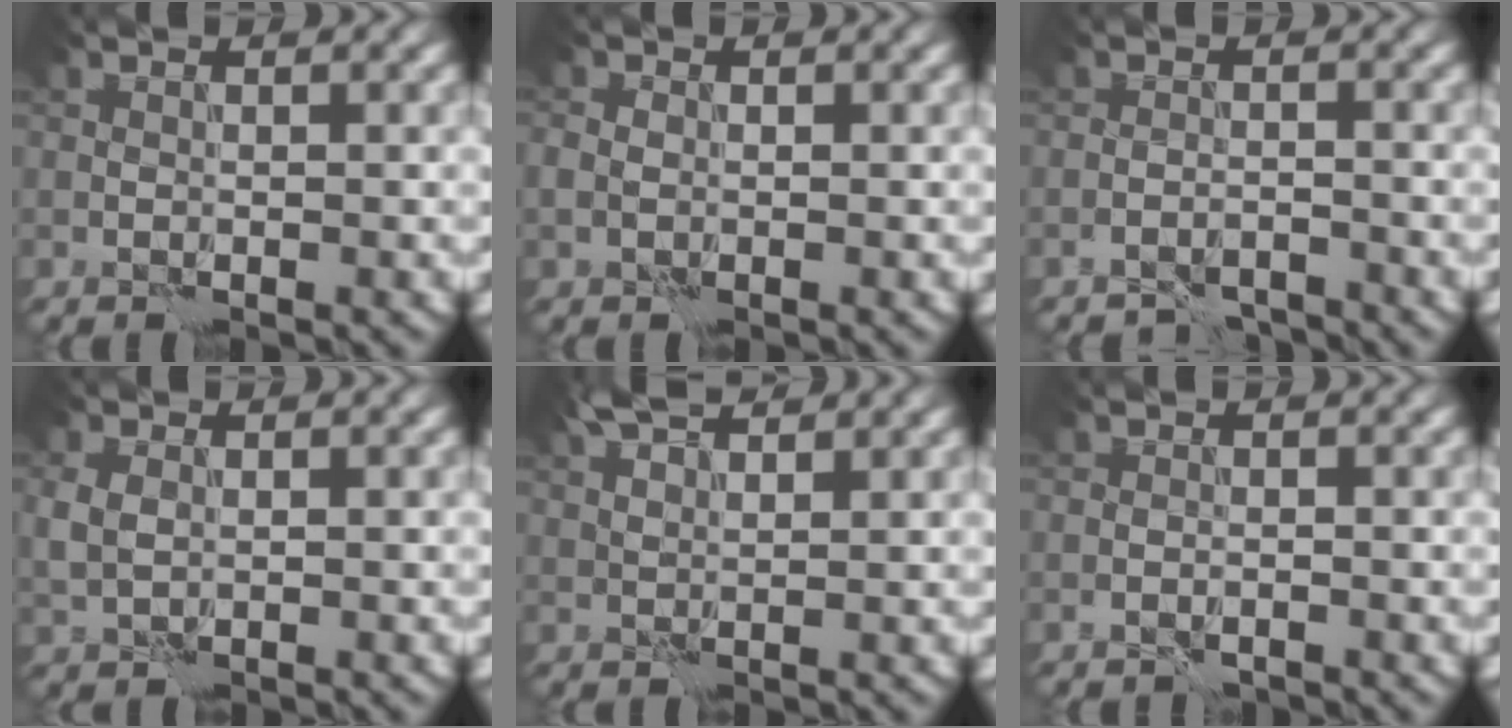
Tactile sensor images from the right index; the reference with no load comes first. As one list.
[{"total": 0.8, "force": [-0.3, 0.7, 0.3], "torque": [-0.005, -0.002, -0.009]}, {"total": 2.4, "force": [-2.4, 0.2, -0.1], "torque": [0.010, 0.002, -0.044]}, {"total": 1.7, "force": [0.2, 1.4, 1.1], "torque": [-0.027, -0.005, 0.006]}, {"total": 3.5, "force": [2.9, 0.5, 1.8], "torque": [-0.046, 0.008, 0.054]}, {"total": 0.8, "force": [-0.8, 0.3, 0.1], "torque": [-0.002, 0.002, -0.016]}]